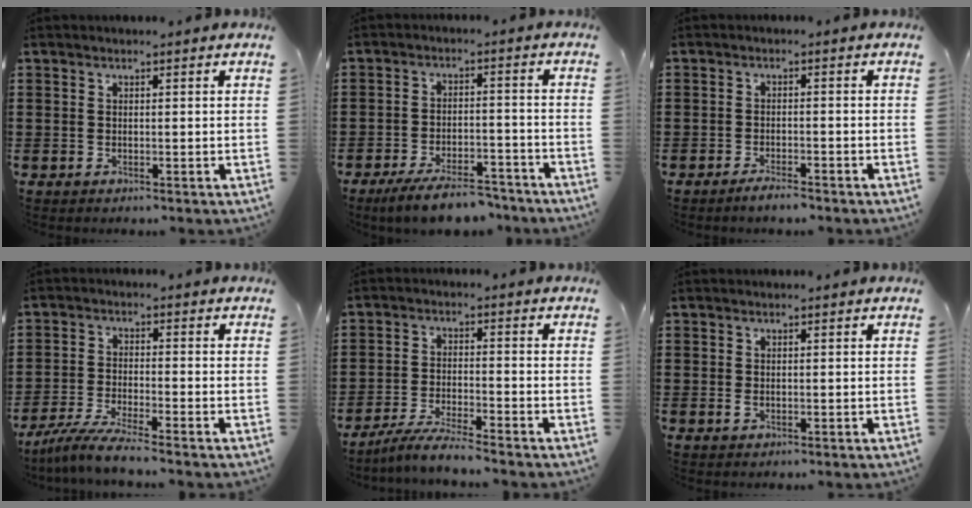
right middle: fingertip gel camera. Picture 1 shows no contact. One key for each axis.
{"total": 7.2, "fx": -6.4, "fy": 1.3, "fz": 3.0, "tx": -0.052, "ty": 0.006, "tz": -0.118}
{"total": 2.3, "fx": -2.1, "fy": 0.2, "fz": 0.7, "tx": -0.014, "ty": -0.001, "tz": -0.040}
{"total": 5.2, "fx": -4.7, "fy": -0.3, "fz": 2.2, "tx": -0.057, "ty": -0.020, "tz": -0.092}
{"total": 4.6, "fx": -4.3, "fy": -0.3, "fz": 1.6, "tx": -0.042, "ty": -0.011, "tz": -0.086}
{"total": 0.9, "fx": -0.2, "fy": 0.5, "fz": 0.7, "tx": -0.016, "ty": -0.001, "tz": -0.002}